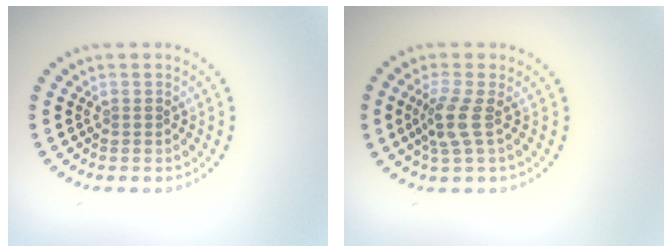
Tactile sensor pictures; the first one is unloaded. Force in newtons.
{"total": 2.5, "press": 2.0, "slide": 1.5}